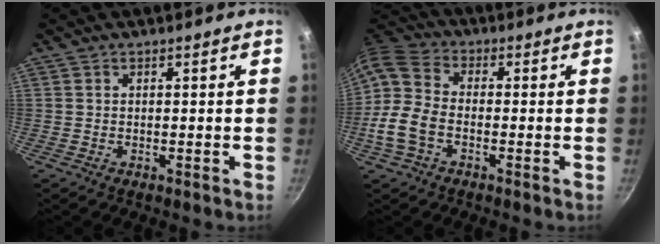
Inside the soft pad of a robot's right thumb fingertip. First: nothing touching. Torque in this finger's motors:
{"motor_torque": [0.30, 1.83, 1.47, -0.73, 0.31]}